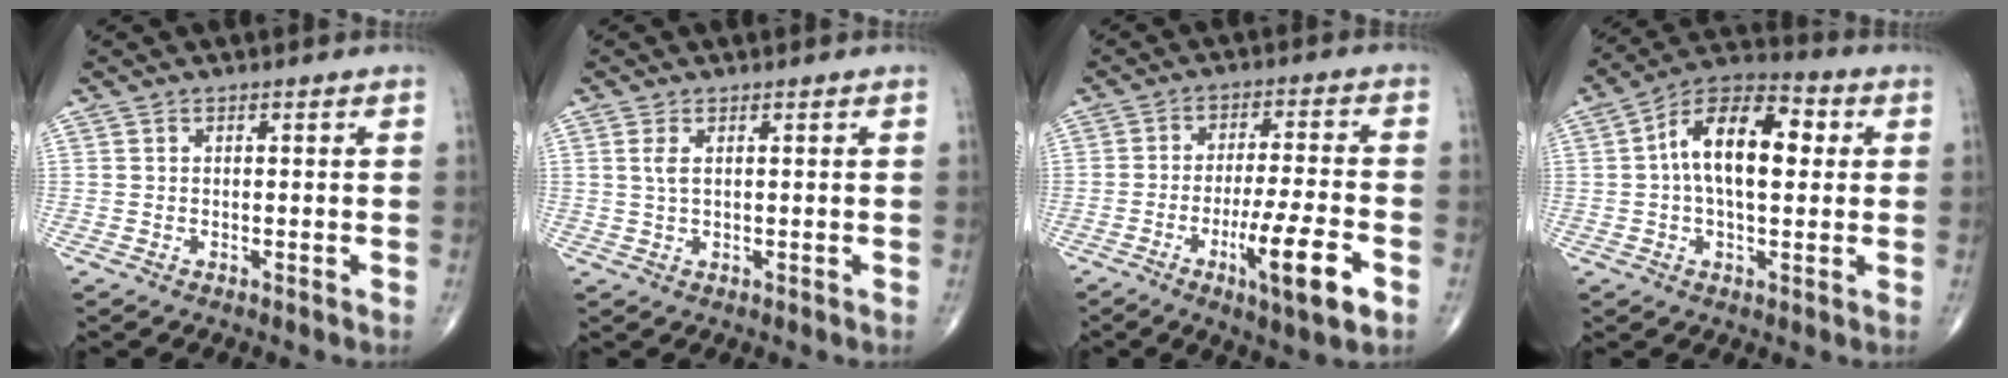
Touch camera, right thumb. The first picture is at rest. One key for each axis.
{"total": 2.0, "fx": 0.6, "fy": 0.7, "fz": 1.8, "tx": -0.042, "ty": 0.002, "tz": 0.018}
{"total": 12.3, "fx": -5.1, "fy": 1.9, "fz": 11.0, "tx": -0.190, "ty": 0.009, "tz": -0.080}
{"total": 14.6, "fx": 2.0, "fy": 7.5, "fz": 12.4, "tx": -0.197, "ty": 0.028, "tz": 0.022}